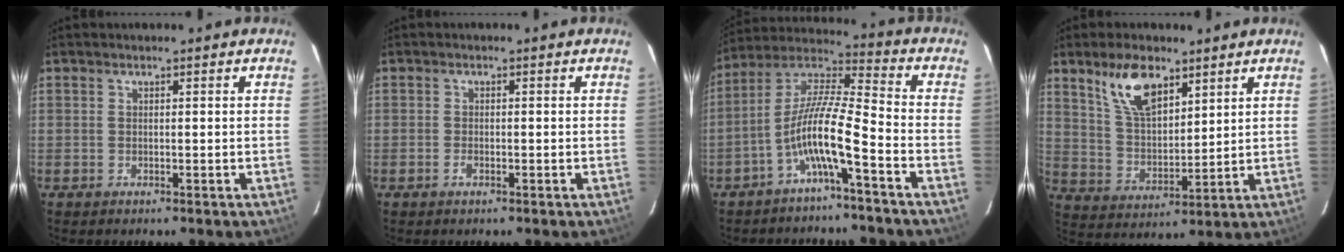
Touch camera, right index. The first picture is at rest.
{"total": 1.3, "force": [-0.8, 0.7, 0.8], "torque": [-0.018, -0.001, -0.013]}
{"total": 10.8, "force": [-5.0, 0.8, 9.5], "torque": [-0.195, 0.009, -0.099]}
{"total": 10.7, "force": [6.6, 4.8, 6.9], "torque": [-0.128, 0.012, 0.135]}